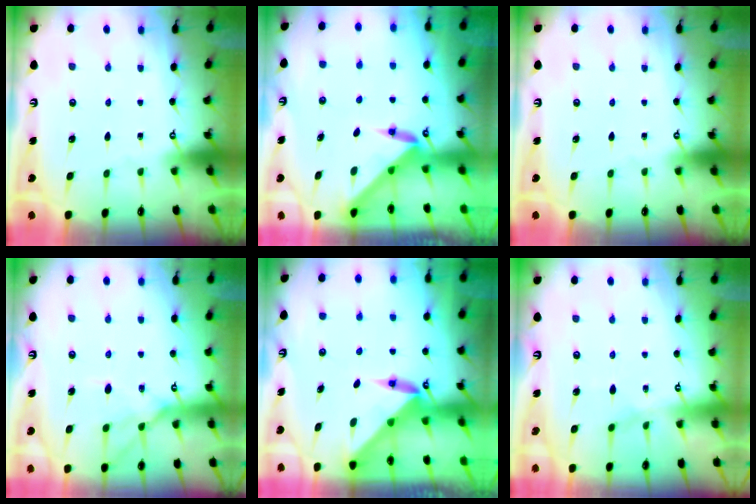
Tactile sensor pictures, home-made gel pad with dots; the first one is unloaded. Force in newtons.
{"total": 3.0, "press": 3.0, "slide": 0.1}
{"total": 0.0}
{"total": 12.0, "press": 12.0, "slide": 1.0}
{"total": 4.2, "press": 4.2, "slide": 0.3}
{"total": 5.0, "press": 5.0, "slide": 0.2}